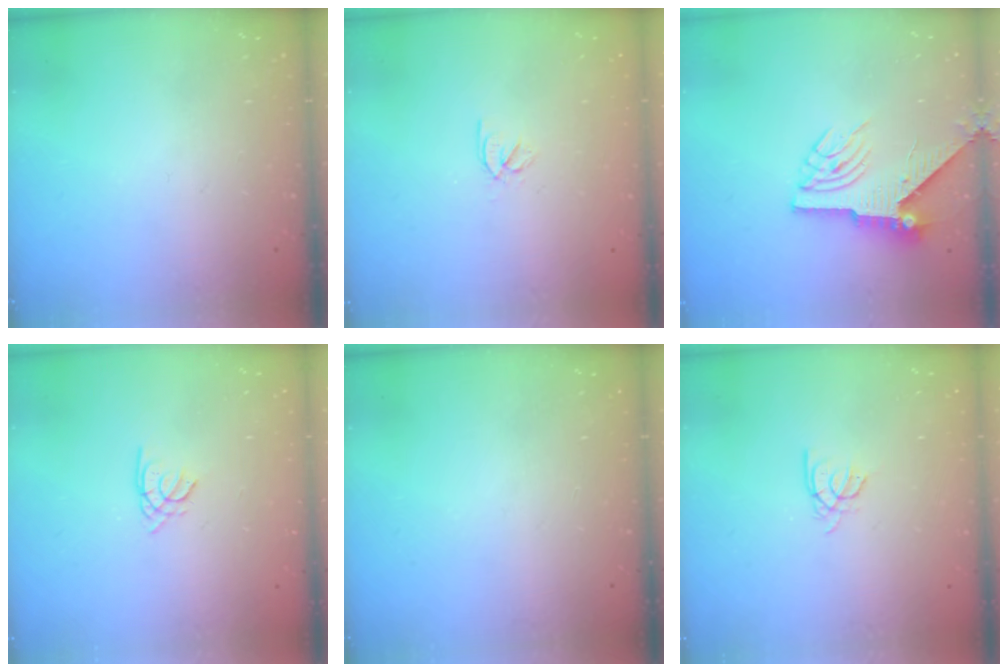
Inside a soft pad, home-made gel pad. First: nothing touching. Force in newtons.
{"total": 2.4, "press": 2.3, "slide": 0.7}
{"total": 6.1, "press": 6.0, "slide": 0.7}
{"total": 1.2, "press": 1.1, "slide": 0.3}
{"total": 0.0}
{"total": 2.4, "press": 2.4, "slide": 0.4}